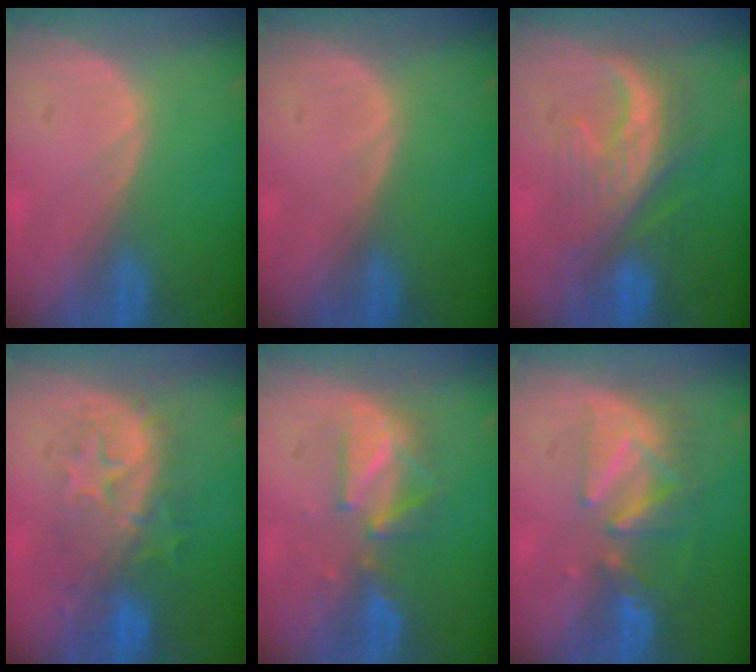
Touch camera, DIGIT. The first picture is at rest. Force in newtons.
{"total": 0.0}
{"total": 8.5, "press": 8.3, "slide": 1.6}
{"total": 8.8, "press": 8.6, "slide": 1.8}
{"total": 5.7, "press": 5.7, "slide": 0.6}
{"total": 8.2, "press": 7.4, "slide": 3.6}